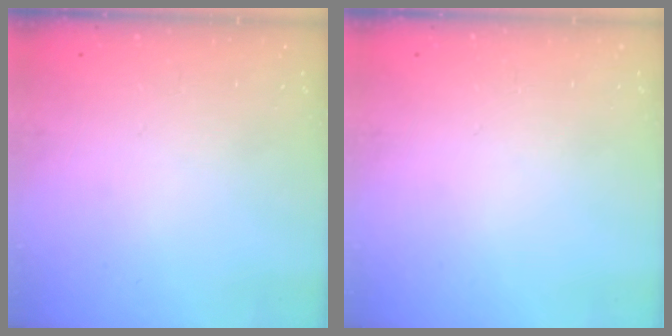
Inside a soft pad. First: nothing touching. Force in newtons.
{"total": 0.0}